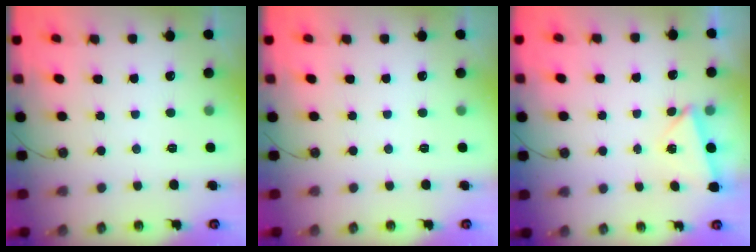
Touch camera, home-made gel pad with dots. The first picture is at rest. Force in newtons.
{"total": 0.0}
{"total": 2.6, "press": 1.9, "slide": 1.8}